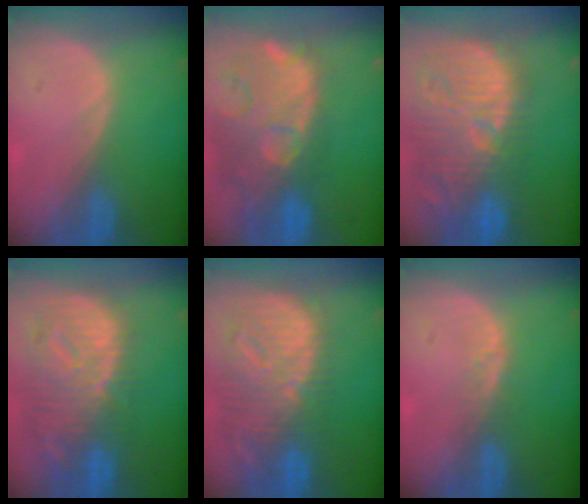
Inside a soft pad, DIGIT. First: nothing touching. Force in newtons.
{"total": 14.5, "press": 11.7, "slide": 8.5}
{"total": 14.8, "press": 13.1, "slide": 6.9}
{"total": 12.5, "press": 10.8, "slide": 6.4}
{"total": 12.8, "press": 11.2, "slide": 6.3}
{"total": 1.7, "press": 1.7, "slide": 0.1}